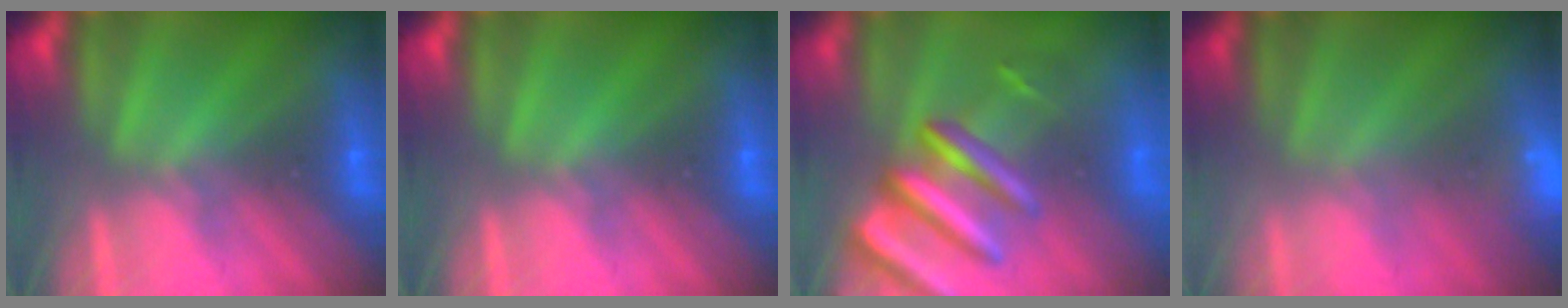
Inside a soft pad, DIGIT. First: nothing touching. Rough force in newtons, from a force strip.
{"total": 0.0}
{"total": 9.2}
{"total": 2.2}